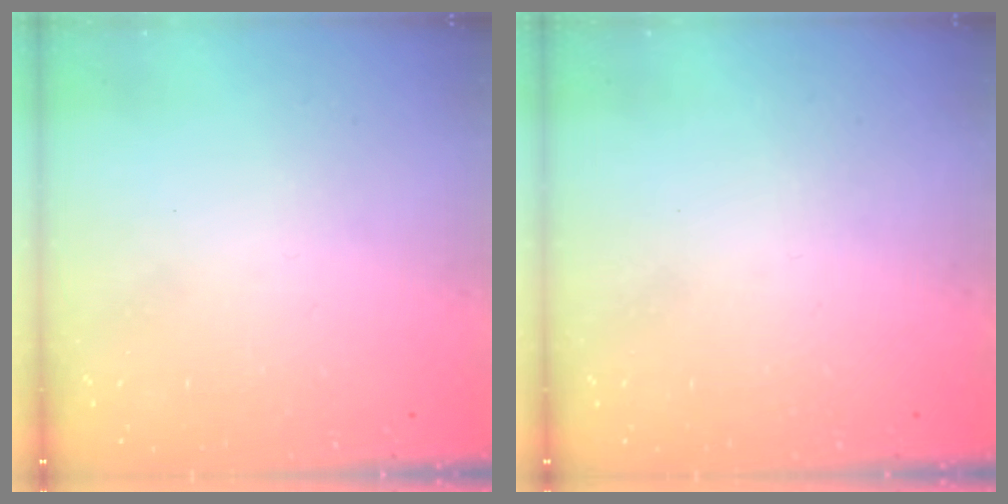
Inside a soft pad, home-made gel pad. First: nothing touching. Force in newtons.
{"total": 0.0}